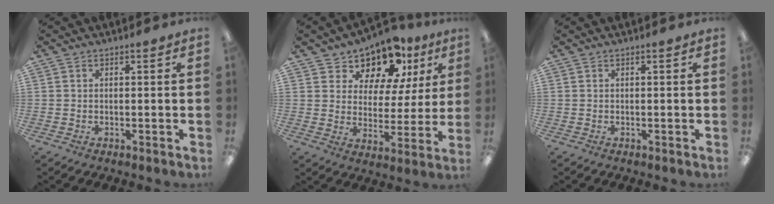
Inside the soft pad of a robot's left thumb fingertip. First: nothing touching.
{"total": 12.3, "force": [10.0, 6.1, 3.7], "torque": [-0.079, -0.076, 0.185]}
{"total": 0.0}